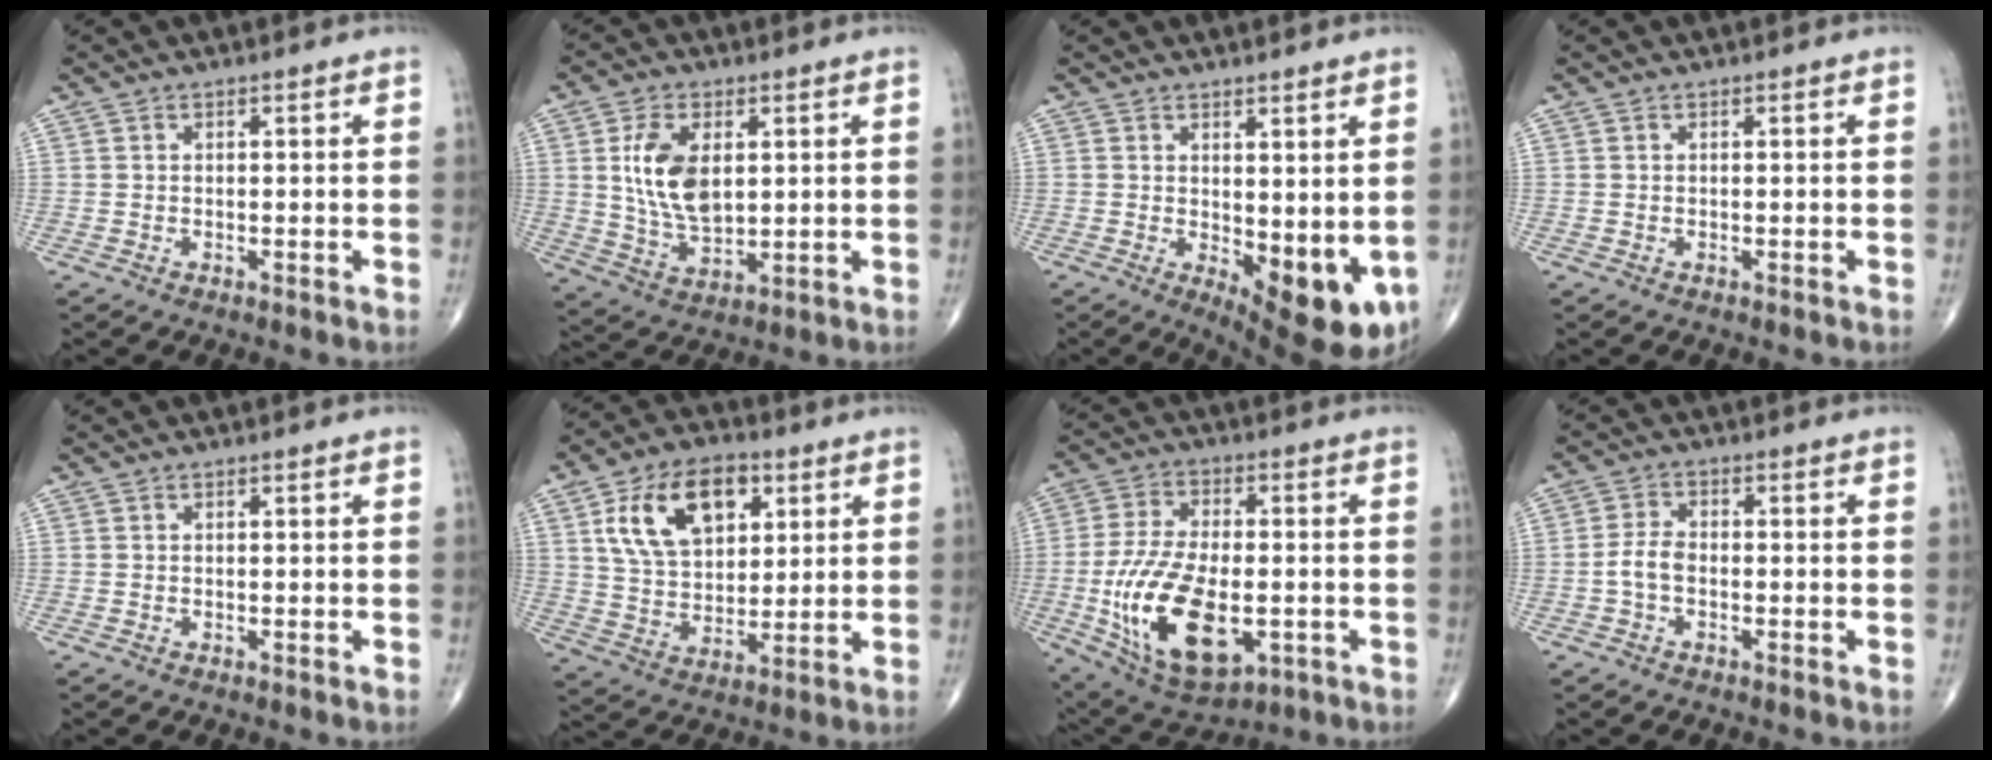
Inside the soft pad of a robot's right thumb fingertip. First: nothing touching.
{"total": 11.4, "force": [2.3, 6.5, 9.1], "torque": [-0.160, -0.015, 0.051]}
{"total": 11.0, "force": [-0.8, 4.3, 10.0], "torque": [-0.119, -0.028, 0.003]}
{"total": 0.0}
{"total": 0.0}
{"total": 16.5, "force": [6.2, 10.2, 11.4], "torque": [-0.165, -0.013, 0.112]}
{"total": 20.1, "force": [-4.4, 10.4, 16.6], "torque": [-0.311, -0.002, -0.057]}
{"total": 3.4, "force": [-1.0, 2.0, 2.6], "torque": [-0.055, 0.013, -0.025]}